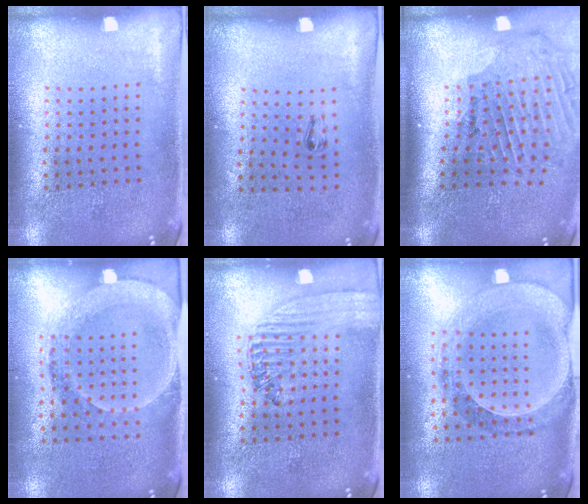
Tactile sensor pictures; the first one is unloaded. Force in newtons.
{"total": 0.5, "press": 0.2, "slide": 0.5}
{"total": 2.1, "press": 1.9, "slide": 0.8}
{"total": 1.8, "press": 1.6, "slide": 0.8}
{"total": 1.5, "press": 1.4, "slide": 0.6}
{"total": 1.5, "press": 1.5, "slide": 0.3}